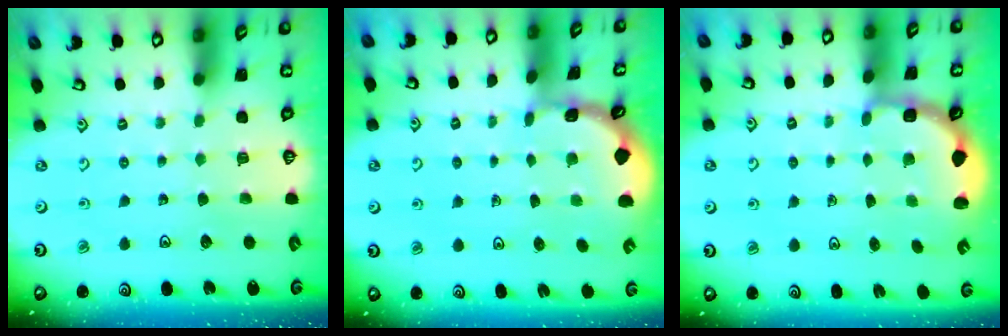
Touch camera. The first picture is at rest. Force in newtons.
{"total": 1.1, "press": 1.1, "slide": 0.2}
{"total": 2.8, "press": 2.5, "slide": 1.4}